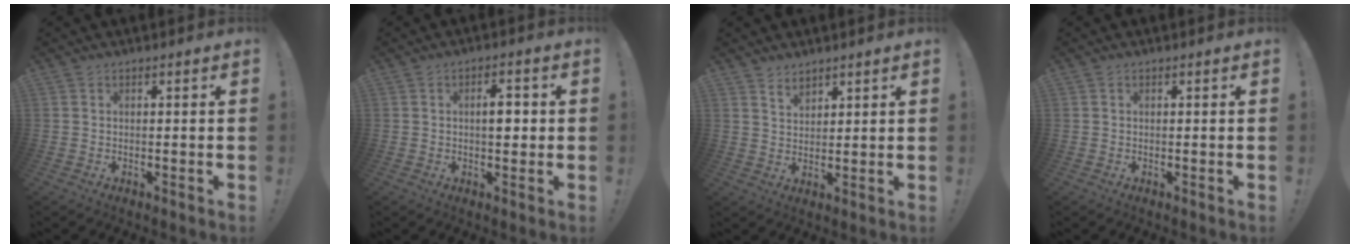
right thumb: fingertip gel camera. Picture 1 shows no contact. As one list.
[{"total": 4.6, "force": [-0.1, 2.1, 4.1], "torque": [-0.065, 0.006, -0.008]}, {"total": 3.8, "force": [3.3, 1.7, 0.7], "torque": [-0.008, -0.023, 0.060]}, {"total": 0.0}]